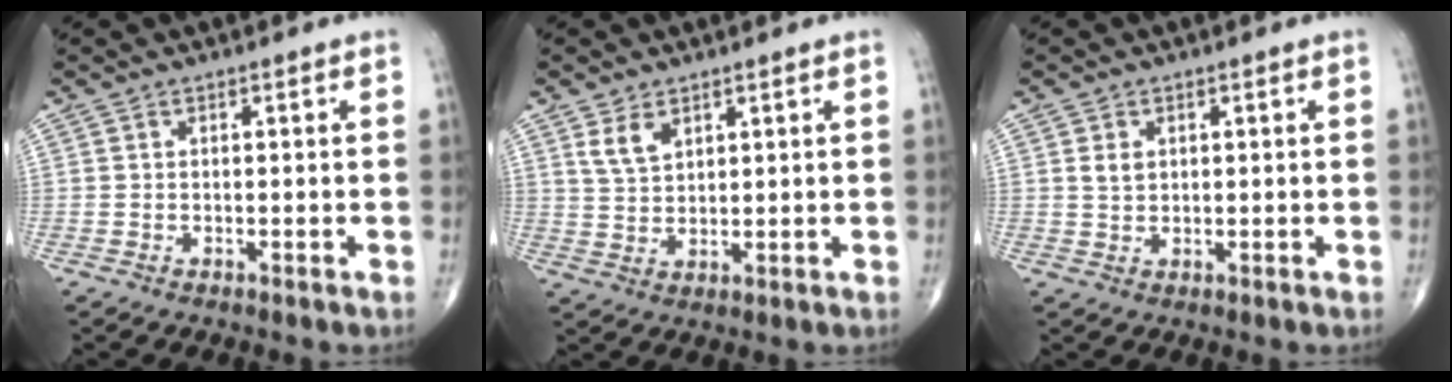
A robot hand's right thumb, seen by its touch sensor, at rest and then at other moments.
{"total": 4.4, "force": [2.5, 2.5, 2.6], "torque": [-0.040, -0.014, 0.055]}
{"total": 2.3, "force": [0.7, 1.7, 1.4], "torque": [-0.020, -0.003, 0.017]}